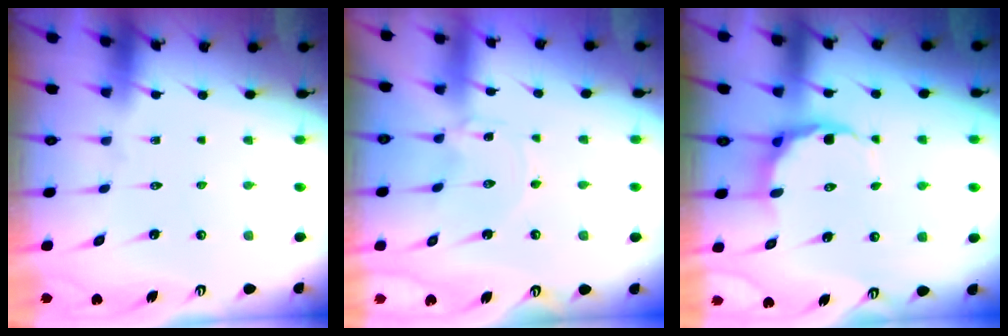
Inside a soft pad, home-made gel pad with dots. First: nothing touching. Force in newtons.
{"total": 0.0}
{"total": 7.3, "press": 7.2, "slide": 1.6}